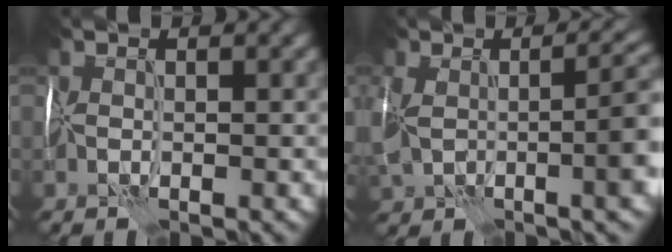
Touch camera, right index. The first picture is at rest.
{"total": 9.3, "force": [-0.9, 4.6, 8.0], "torque": [-0.155, -0.012, -0.011]}